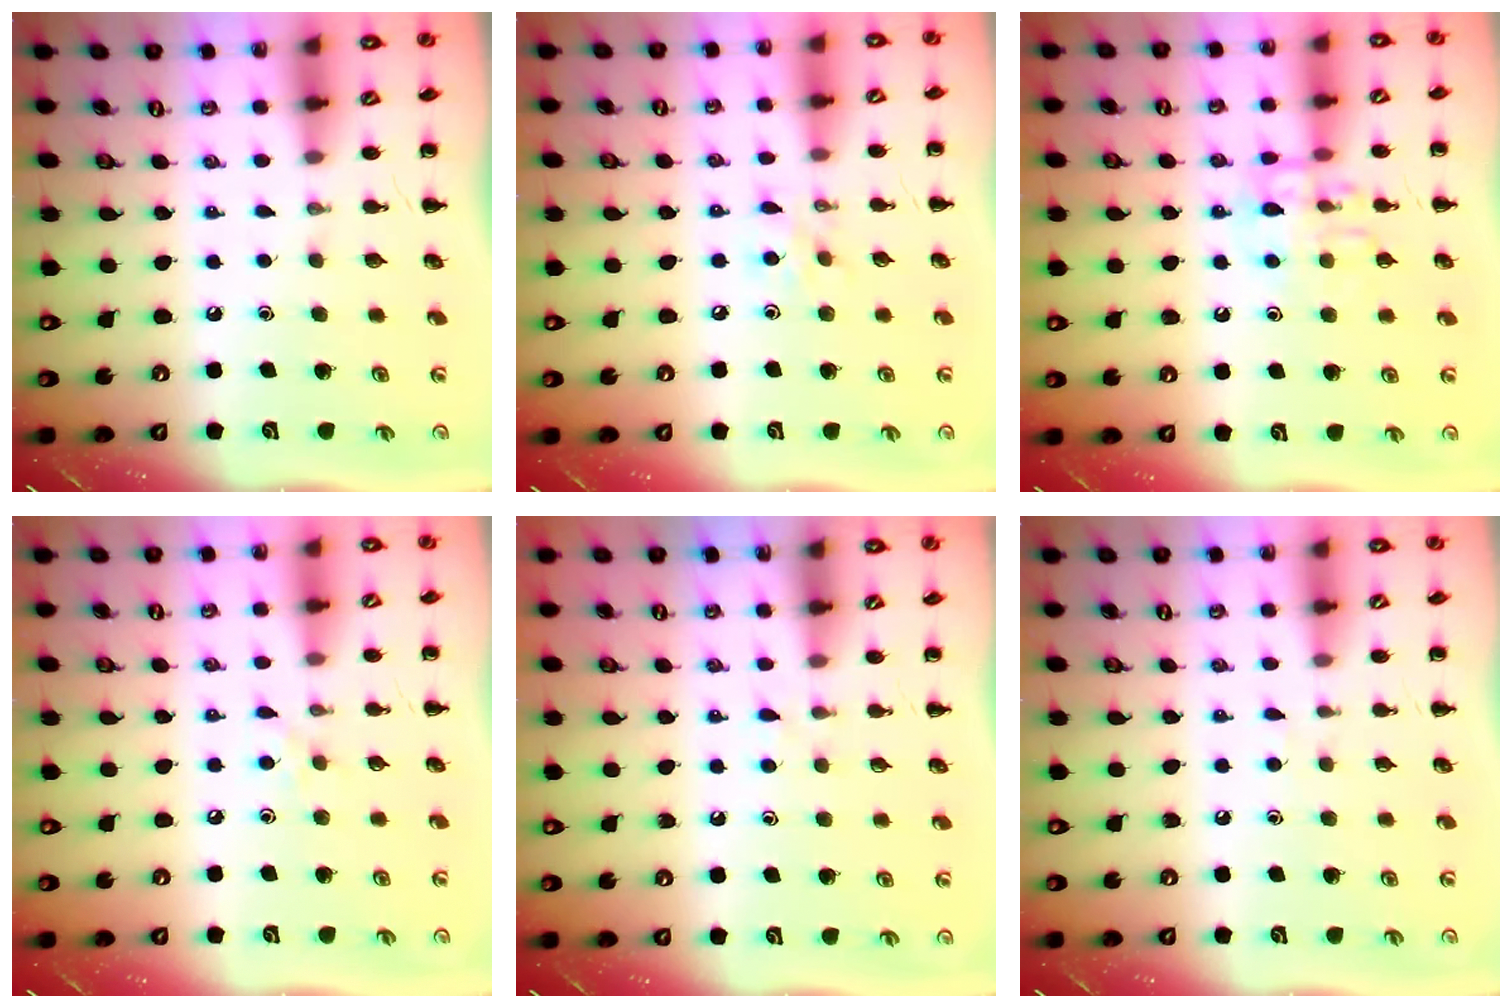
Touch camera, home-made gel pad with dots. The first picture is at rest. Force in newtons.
{"total": 6.5, "press": 6.2, "slide": 1.9}
{"total": 10.9, "press": 10.9, "slide": 0.8}
{"total": 4.5, "press": 4.1, "slide": 1.8}
{"total": 3.5, "press": 3.3, "slide": 1.2}
{"total": 2.9, "press": 2.8, "slide": 1.0}